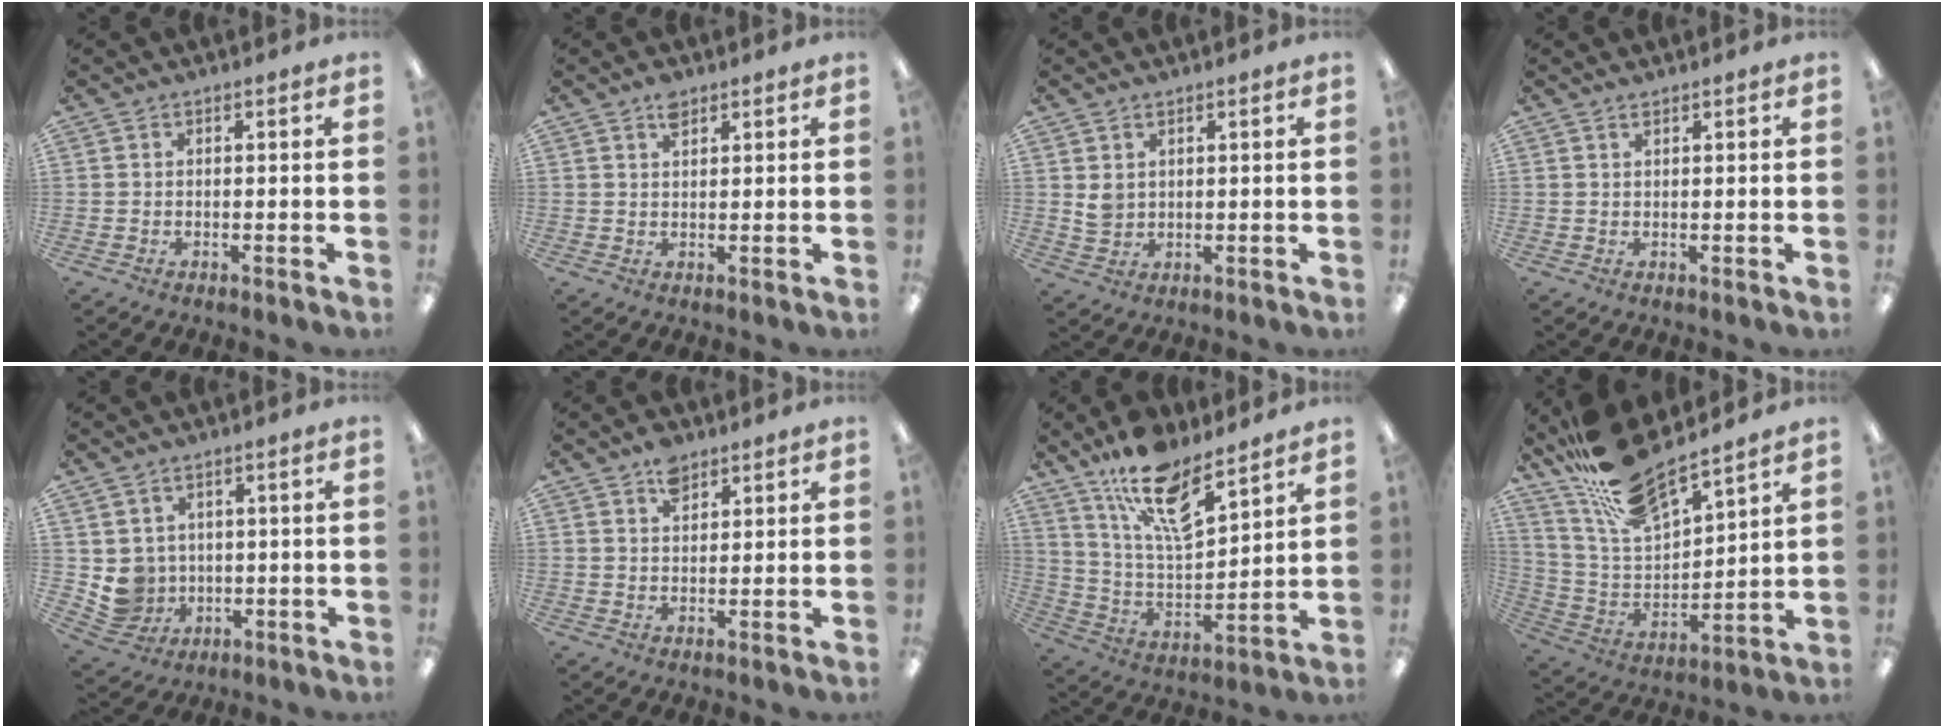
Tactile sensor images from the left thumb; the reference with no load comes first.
{"total": 3.1, "force": [2.2, 1.5, 1.7], "torque": [-0.030, -0.003, 0.038]}
{"total": 3.0, "force": [1.6, 2.2, 1.2], "torque": [-0.027, 0.000, 0.031]}
{"total": 1.0, "force": [0.8, 0.2, 0.5], "torque": [-0.011, 0.000, 0.015]}
{"total": 6.2, "force": [1.6, 6.0, 0.7], "torque": [-0.042, -0.010, 0.039]}
{"total": 4.7, "force": [3.3, 2.6, 2.2], "torque": [-0.026, -0.012, 0.056]}
{"total": 17.2, "force": [11.9, 6.3, 10.7], "torque": [-0.193, -0.063, 0.209]}
{"total": 17.4, "force": [15.2, 4.3, 7.4], "torque": [-0.169, -0.092, 0.274]}